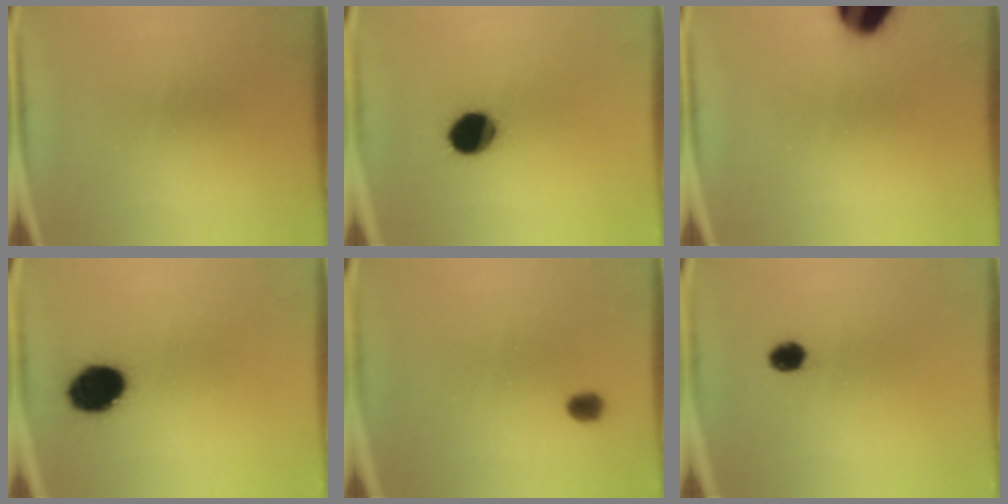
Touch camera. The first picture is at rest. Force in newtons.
{"total": 9.6}
{"total": 14.9}
{"total": 10.2}
{"total": 2.7}
{"total": 2.9}